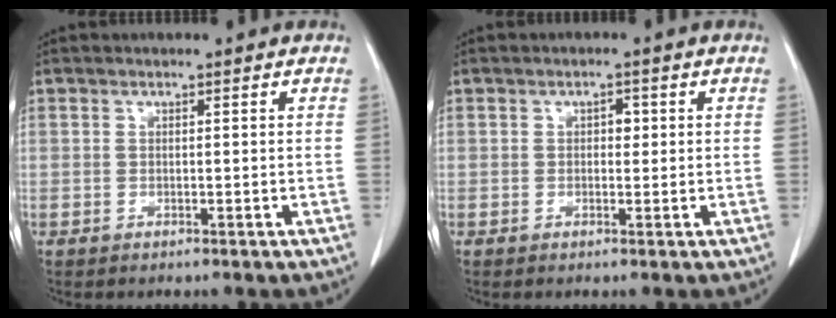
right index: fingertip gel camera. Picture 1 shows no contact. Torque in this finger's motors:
{"motor_torque": [0.21, 0.04, 0.01, 0.00]}